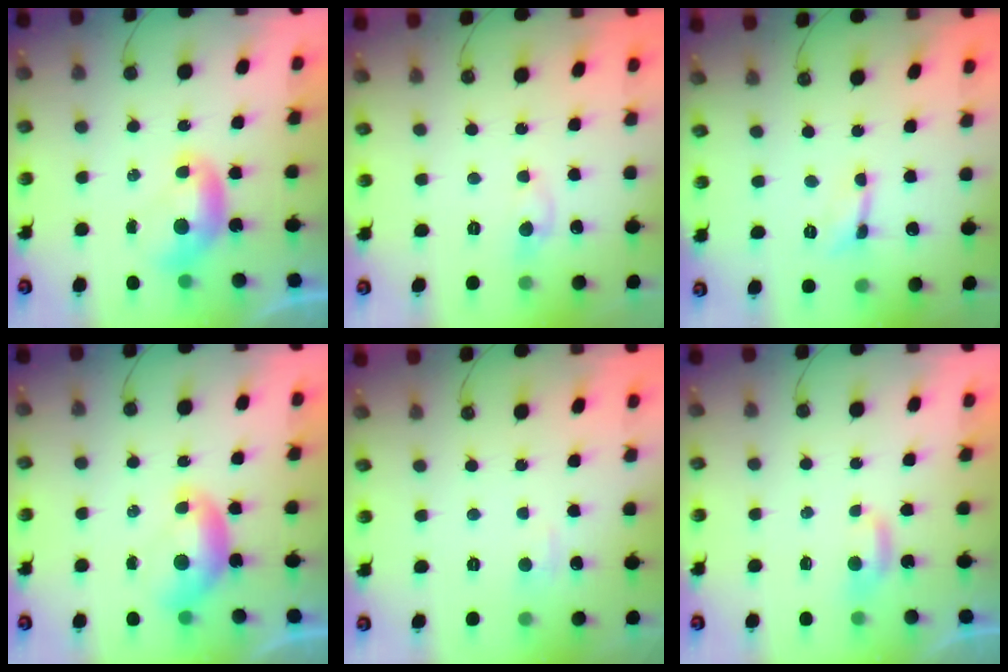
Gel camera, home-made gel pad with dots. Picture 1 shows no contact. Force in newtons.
{"total": 1.5, "press": 1.5, "slide": 0.0}
{"total": 0.5, "press": 0.5, "slide": 0.2}
{"total": 0.0}
{"total": 2.4, "press": 2.3, "slide": 0.2}
{"total": 2.7, "press": 2.7, "slide": 0.4}